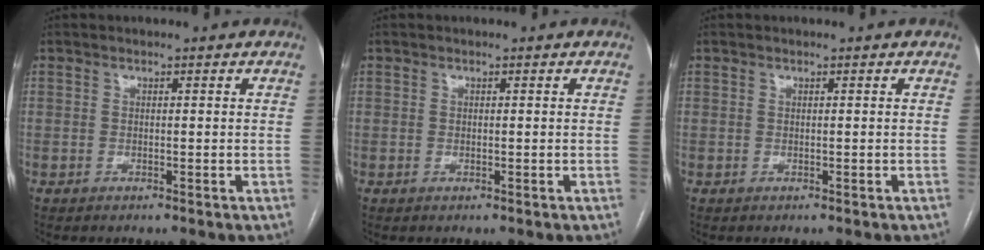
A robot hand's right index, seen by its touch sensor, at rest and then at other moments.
{"total": 0.0}
{"total": 0.0}